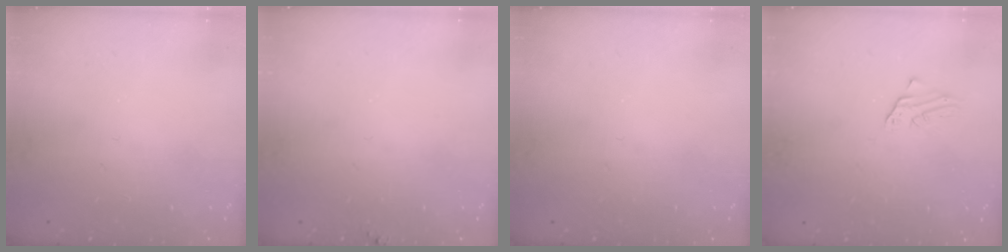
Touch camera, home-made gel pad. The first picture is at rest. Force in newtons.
{"total": 3.1, "press": 3.1, "slide": 0.3}
{"total": 0.0}
{"total": 1.6, "press": 1.6, "slide": 0.1}